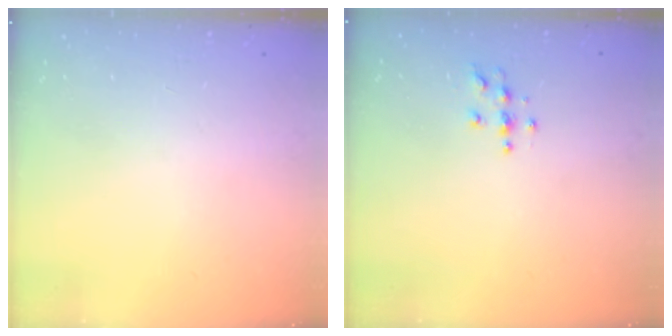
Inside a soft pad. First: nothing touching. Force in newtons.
{"total": 4.0, "press": 4.0, "slide": 0.3}